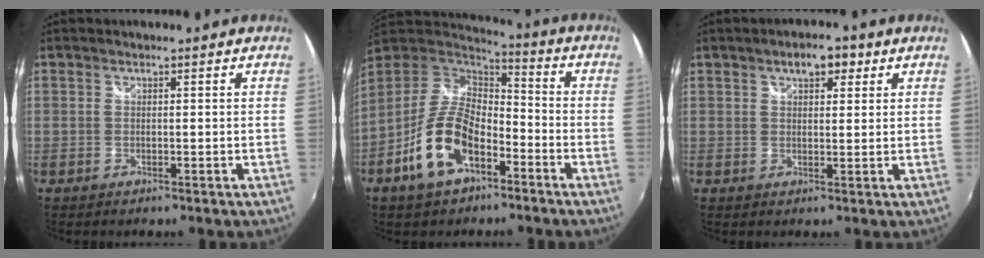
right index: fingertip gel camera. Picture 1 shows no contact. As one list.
[{"total": 14.6, "force": [-6.9, 7.7, 10.3], "torque": [-0.216, 0.004, -0.122]}, {"total": 4.7, "force": [2.4, 2.4, 3.2], "torque": [-0.046, 0.016, 0.036]}]